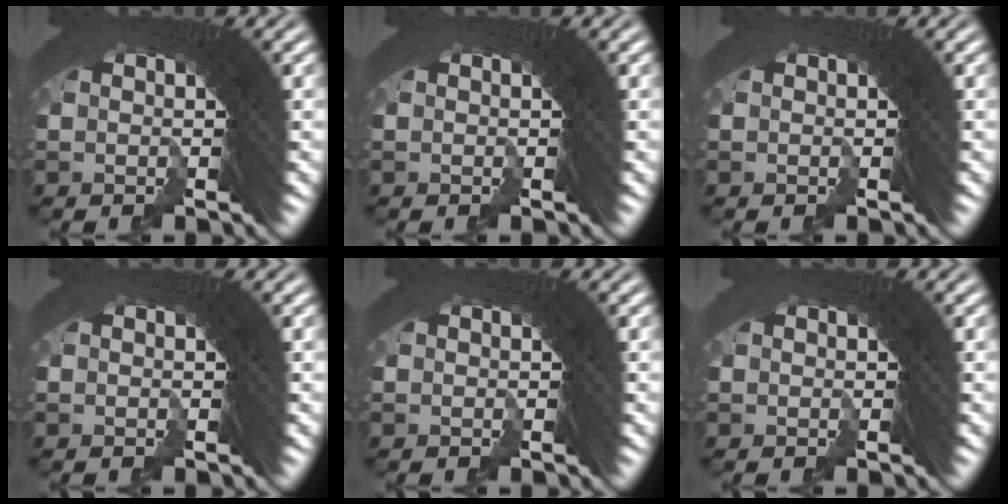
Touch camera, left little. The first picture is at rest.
{"total": 0.0}
{"total": 0.0}
{"total": 0.0}
{"total": 0.0}
{"total": 0.6, "force": [-0.1, -0.3, -0.5], "torque": [0.007, -0.001, -0.002]}